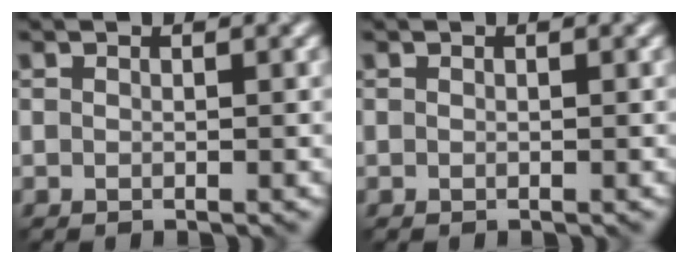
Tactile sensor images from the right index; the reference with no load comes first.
{"total": 0.0}